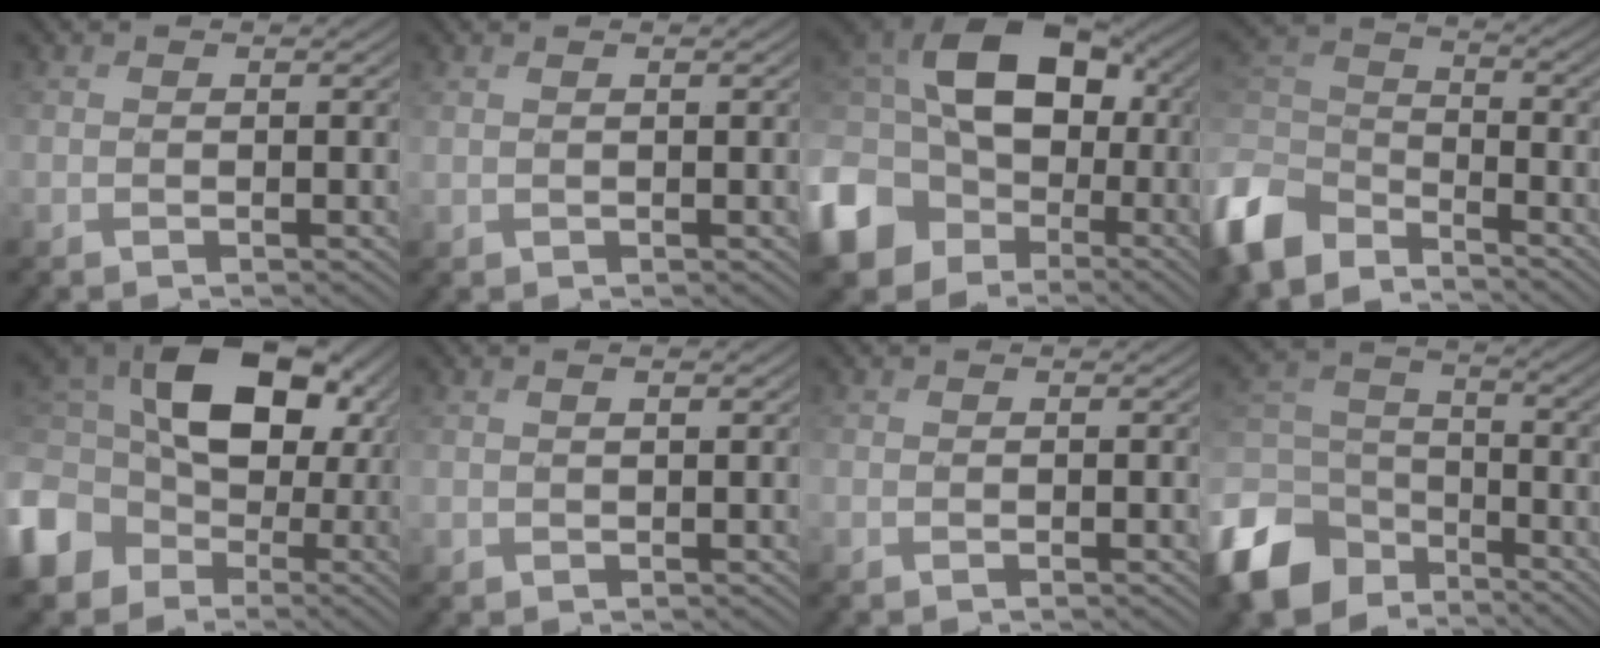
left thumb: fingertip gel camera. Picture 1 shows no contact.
{"total": 0.0}
{"total": 18.2, "force": [-3.4, 14.1, 11.0], "torque": [-0.271, -0.024, -0.065]}
{"total": 9.5, "force": [-7.1, 4.6, 4.2], "torque": [-0.110, -0.007, -0.168]}
{"total": 17.2, "force": [-1.5, 13.5, 10.6], "torque": [-0.247, -0.015, -0.027]}
{"total": 1.3, "force": [0.8, 0.6, 0.9], "torque": [-0.023, 0.000, 0.019]}
{"total": 0.0}
{"total": 13.7, "force": [-8.7, 8.7, 6.0], "torque": [-0.188, -0.024, -0.173]}